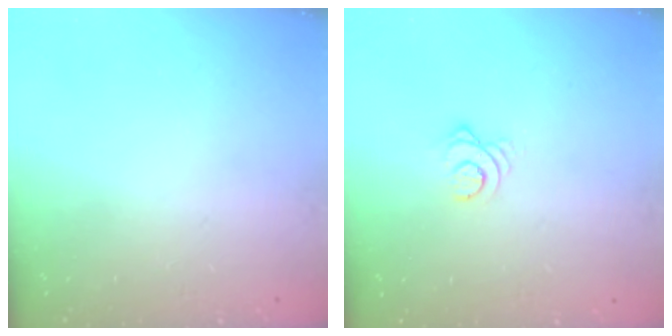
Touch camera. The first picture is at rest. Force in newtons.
{"total": 2.9, "press": 2.9, "slide": 0.4}